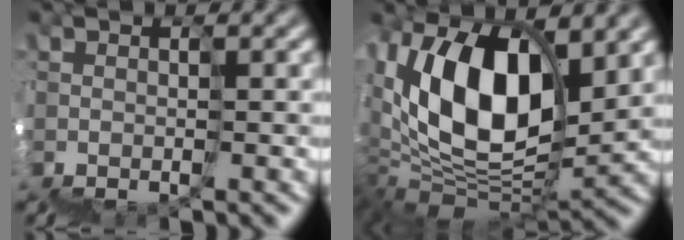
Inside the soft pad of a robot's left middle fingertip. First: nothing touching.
{"total": 9.1, "force": [5.9, 3.9, 5.7], "torque": [-0.098, 0.042, 0.086]}